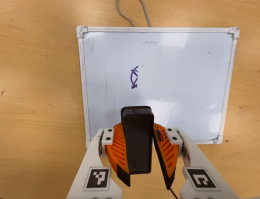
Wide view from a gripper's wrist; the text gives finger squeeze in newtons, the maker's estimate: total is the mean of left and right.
{"total": 9.5, "left": 9.3, "right": 9.7}